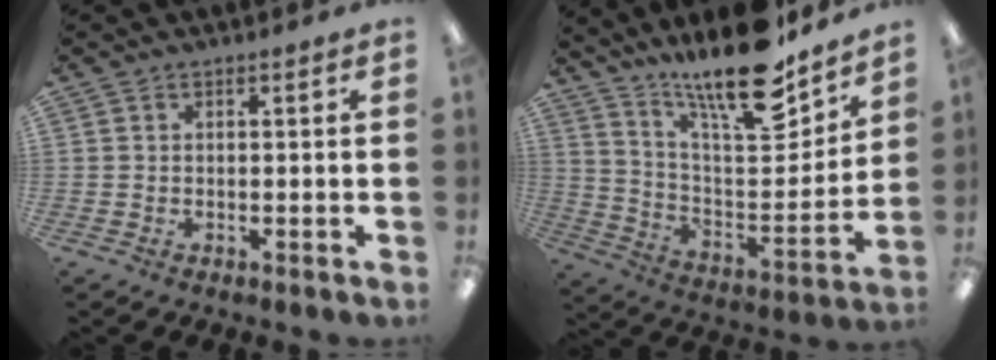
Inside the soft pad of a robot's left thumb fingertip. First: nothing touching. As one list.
[{"total": 20.6, "force": [16.6, 4.8, 11.3], "torque": [-0.189, -0.125, 0.278]}]